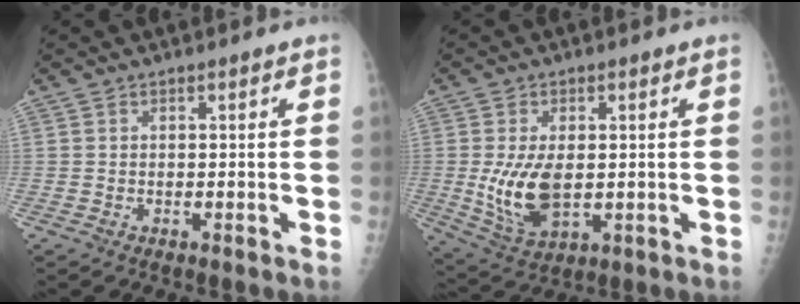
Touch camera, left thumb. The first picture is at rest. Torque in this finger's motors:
{"motor_torque": [-0.03, 0.31, 0.54, -0.37, 0.09]}